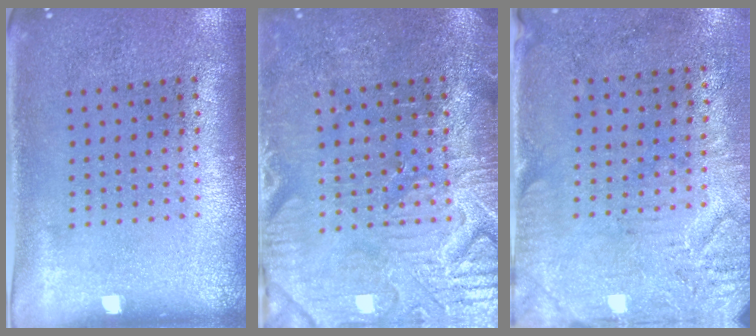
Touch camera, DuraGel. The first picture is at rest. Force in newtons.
{"total": 4.0, "press": 3.8, "slide": 1.3}
{"total": 3.2, "press": 2.6, "slide": 1.8}